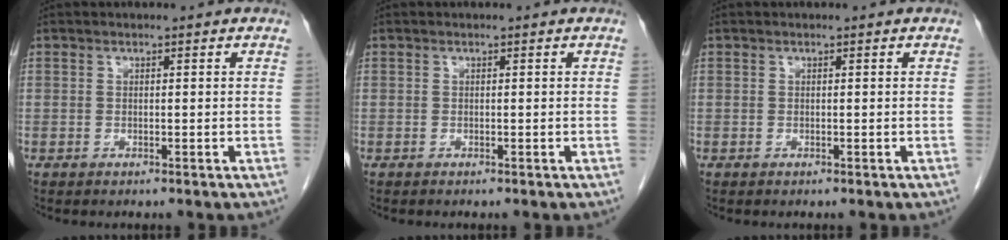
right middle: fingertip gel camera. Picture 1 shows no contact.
{"total": 0.0}
{"total": 0.0}